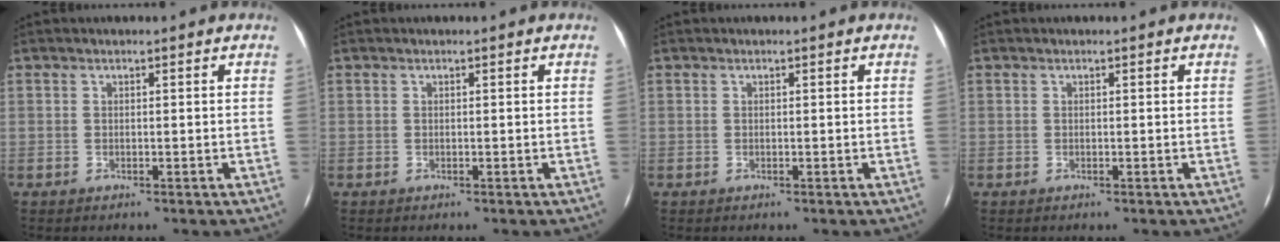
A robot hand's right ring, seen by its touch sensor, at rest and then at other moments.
{"total": 0.0}
{"total": 0.0}
{"total": 0.0}